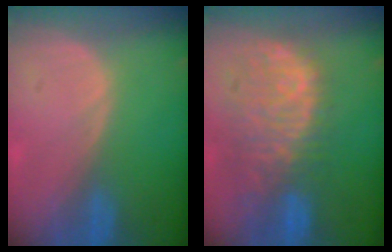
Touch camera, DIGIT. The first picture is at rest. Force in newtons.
{"total": 11.8, "press": 9.8, "slide": 6.5}